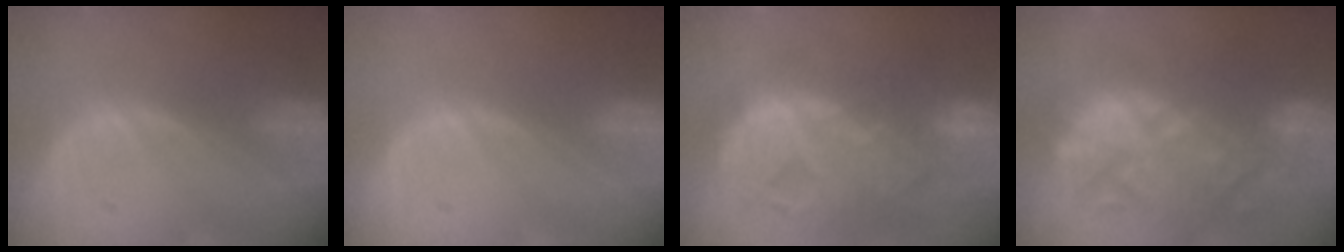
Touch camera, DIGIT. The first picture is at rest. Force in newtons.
{"total": 0.0}
{"total": 13.7, "press": 11.7, "slide": 7.2}
{"total": 11.9, "press": 11.5, "slide": 3.0}